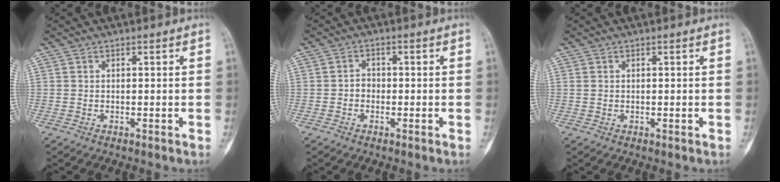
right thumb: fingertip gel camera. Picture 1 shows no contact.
{"total": 2.1, "force": [-0.6, 1.8, 0.9], "torque": [-0.001, 0.010, -0.015]}
{"total": 0.6, "force": [0.2, 0.5, 0.2], "torque": [-0.002, 0.001, 0.004]}